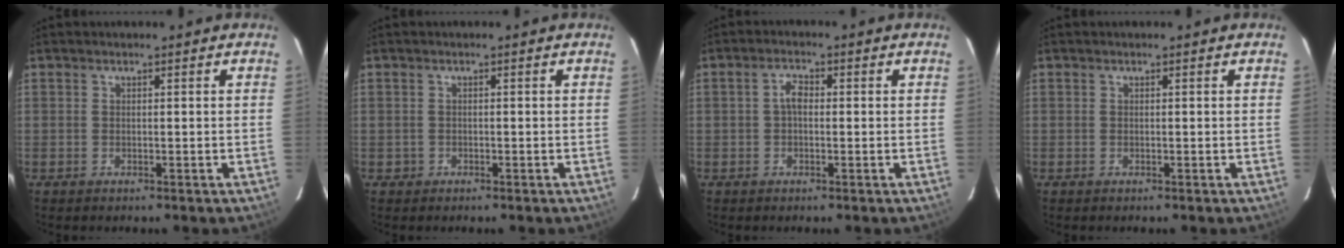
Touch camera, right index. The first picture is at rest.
{"total": 1.2, "force": [-0.5, 1.1, 0.0], "torque": [-0.002, 0.004, -0.006]}
{"total": 2.4, "force": [-0.1, 1.5, 1.9], "torque": [-0.038, 0.011, -0.002]}
{"total": 0.0}